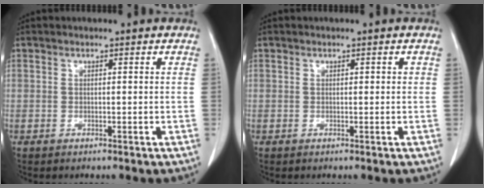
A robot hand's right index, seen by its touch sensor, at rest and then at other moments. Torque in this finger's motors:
{"motor_torque": [0.01, -0.05, -0.06, -0.01]}